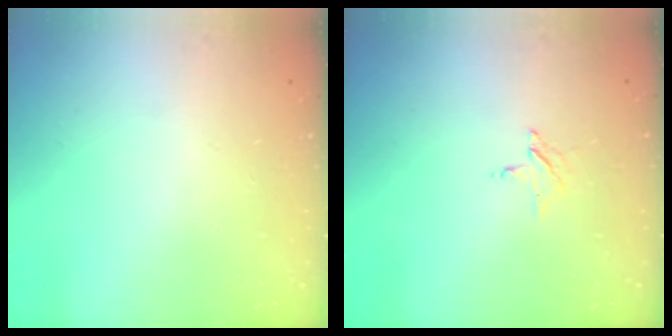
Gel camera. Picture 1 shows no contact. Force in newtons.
{"total": 2.3, "press": 2.2, "slide": 0.3}